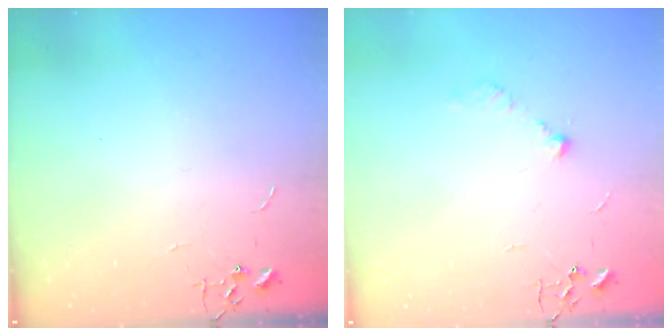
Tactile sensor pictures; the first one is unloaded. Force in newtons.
{"total": 6.1, "press": 6.0, "slide": 0.9}